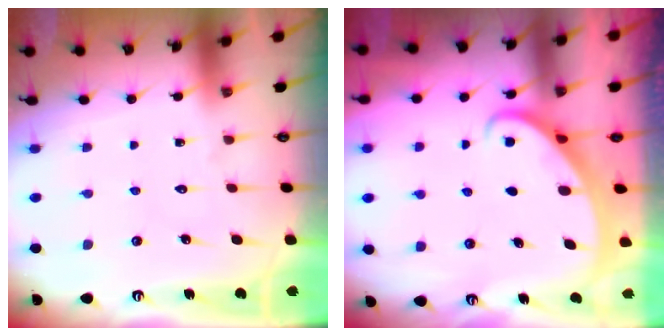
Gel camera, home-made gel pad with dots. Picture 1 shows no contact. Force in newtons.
{"total": 2.3, "press": 2.2, "slide": 0.2}